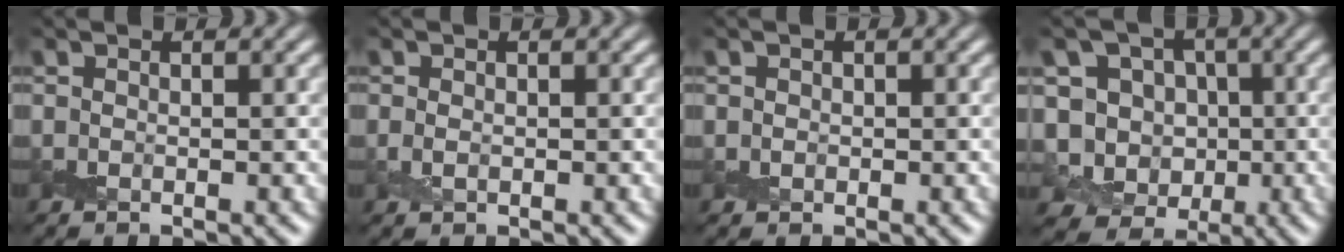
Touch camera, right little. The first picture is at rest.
{"total": 1.0, "force": [-0.2, 0.8, 0.6], "torque": [-0.017, -0.004, -0.004]}
{"total": 0.6, "force": [-0.1, 0.6, 0.1], "torque": [0.002, -0.005, -0.003]}
{"total": 7.9, "force": [-0.6, 7.1, 3.2], "torque": [-0.045, 0.004, -0.040]}